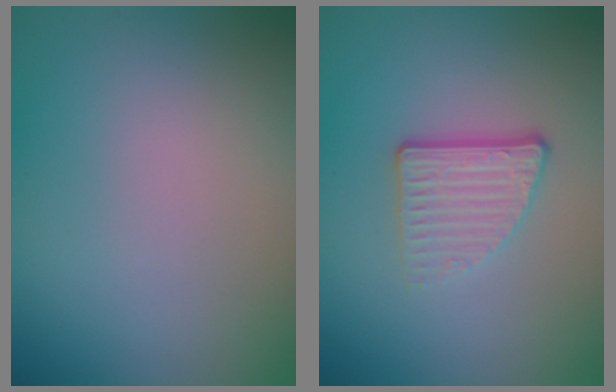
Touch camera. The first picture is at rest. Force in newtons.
{"total": 3.4, "press": 2.4, "slide": 2.4}